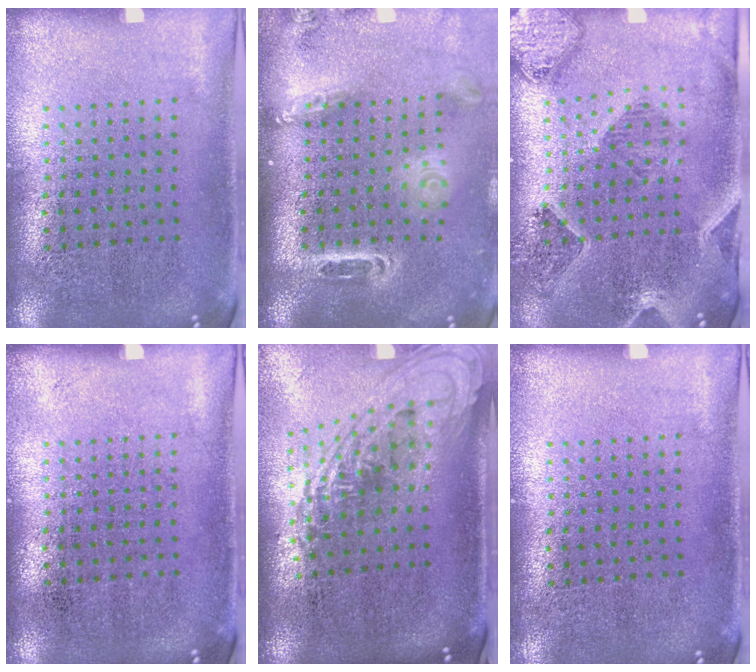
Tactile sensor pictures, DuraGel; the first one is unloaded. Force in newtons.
{"total": 2.7, "press": 1.9, "slide": 1.9}
{"total": 1.5, "press": 1.4, "slide": 0.3}
{"total": 0.0}
{"total": 2.0, "press": 1.5, "slide": 1.3}
{"total": 0.0}